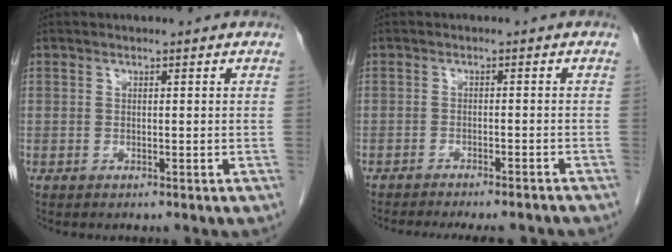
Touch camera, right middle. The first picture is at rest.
{"total": 11.2, "force": [-10.1, 1.8, 4.4], "torque": [-0.055, -0.007, -0.123]}